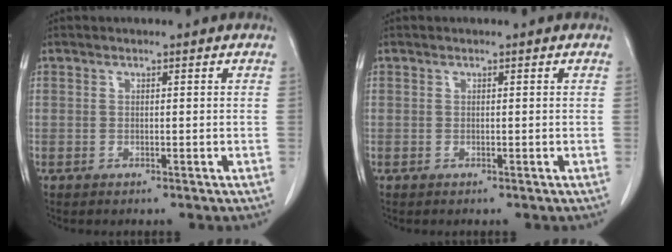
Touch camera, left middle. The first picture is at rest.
{"total": 0.0}